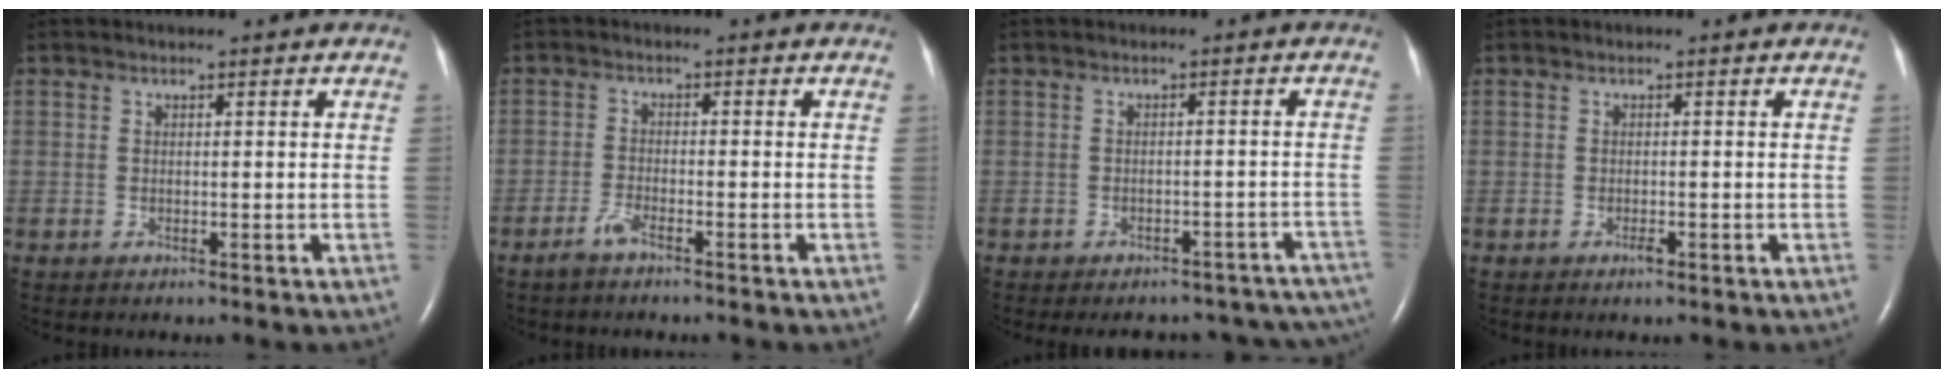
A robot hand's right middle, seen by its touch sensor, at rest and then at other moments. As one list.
[{"total": 2.5, "force": [-2.1, 0.2, 1.5], "torque": [-0.042, -0.004, -0.043]}, {"total": 19.0, "force": [-16.5, 7.5, 5.6], "torque": [-0.083, 0.018, -0.172]}, {"total": 0.9, "force": [-0.6, 0.1, 0.6], "torque": [-0.015, -0.001, -0.009]}]